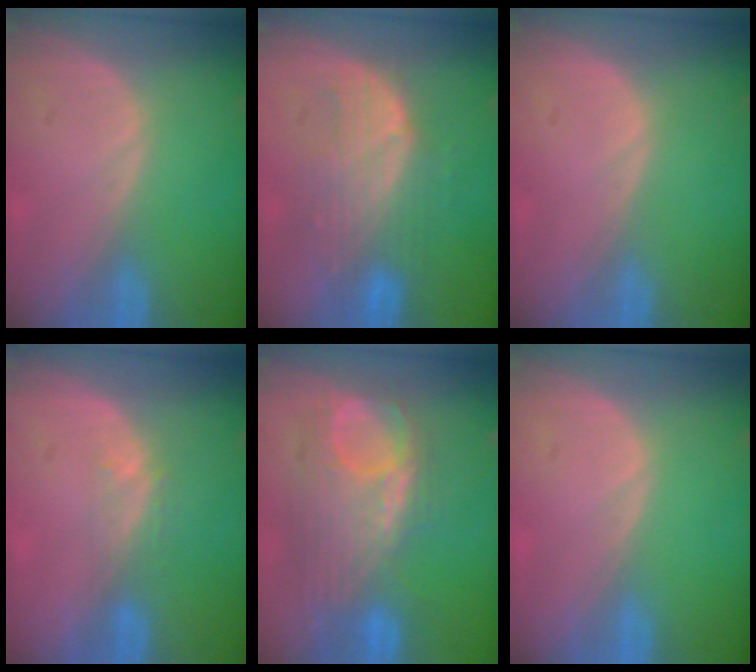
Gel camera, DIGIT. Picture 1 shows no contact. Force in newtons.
{"total": 7.8, "press": 7.7, "slide": 1.4}
{"total": 0.0}
{"total": 2.8, "press": 2.1, "slide": 1.7}
{"total": 9.9, "press": 9.6, "slide": 2.5}
{"total": 0.0}